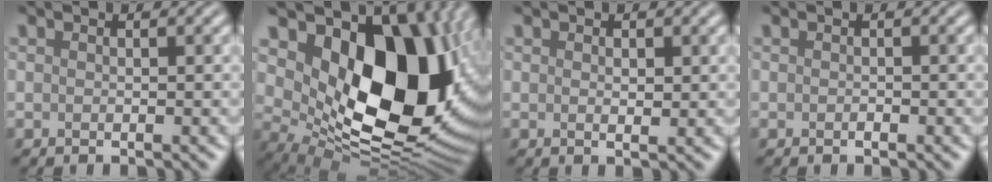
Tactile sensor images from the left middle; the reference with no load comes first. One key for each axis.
{"total": 15.8, "fx": 4.4, "fy": 9.9, "fz": 11.4, "tx": -0.166, "ty": -0.020, "tz": 0.089}
{"total": 1.0, "fx": 0.5, "fy": 0.3, "fz": 0.8, "tx": -0.012, "ty": -0.003, "tz": 0.008}
{"total": 0.0}